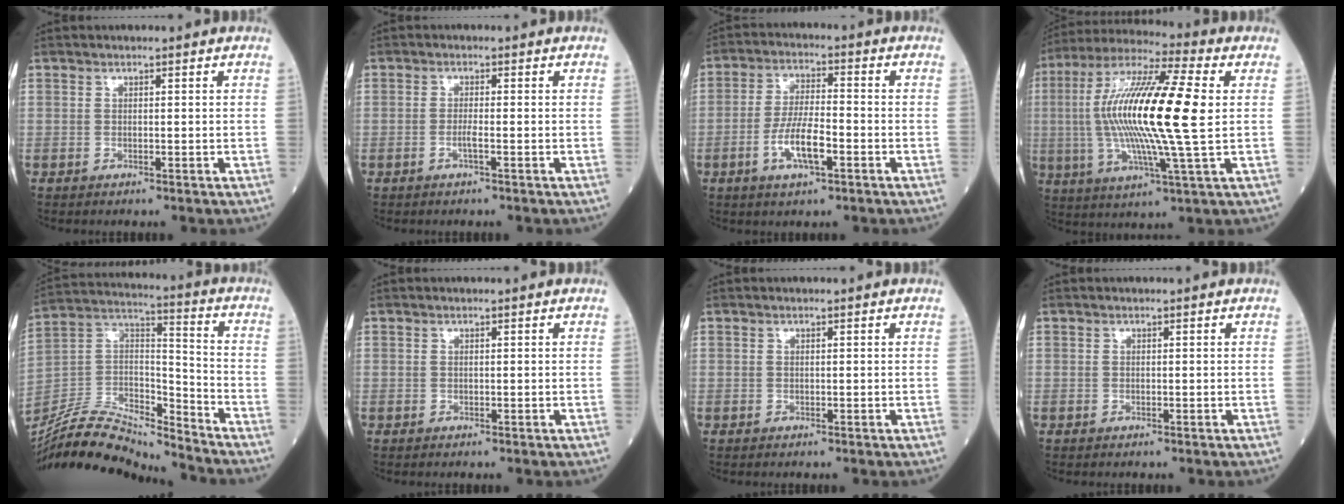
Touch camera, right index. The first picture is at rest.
{"total": 1.6, "force": [-0.6, 0.0, 1.5], "torque": [-0.031, -0.001, -0.014]}
{"total": 7.6, "force": [-2.8, 1.9, 6.8], "torque": [-0.135, 0.000, -0.052]}
{"total": 20.3, "force": [1.2, 1.5, 20.2], "torque": [-0.402, 0.006, 0.008]}
{"total": 19.6, "force": [-18.7, 1.9, 5.5], "torque": [-0.111, 0.034, -0.333]}
{"total": 0.0}
{"total": 0.0}
{"total": 0.0}